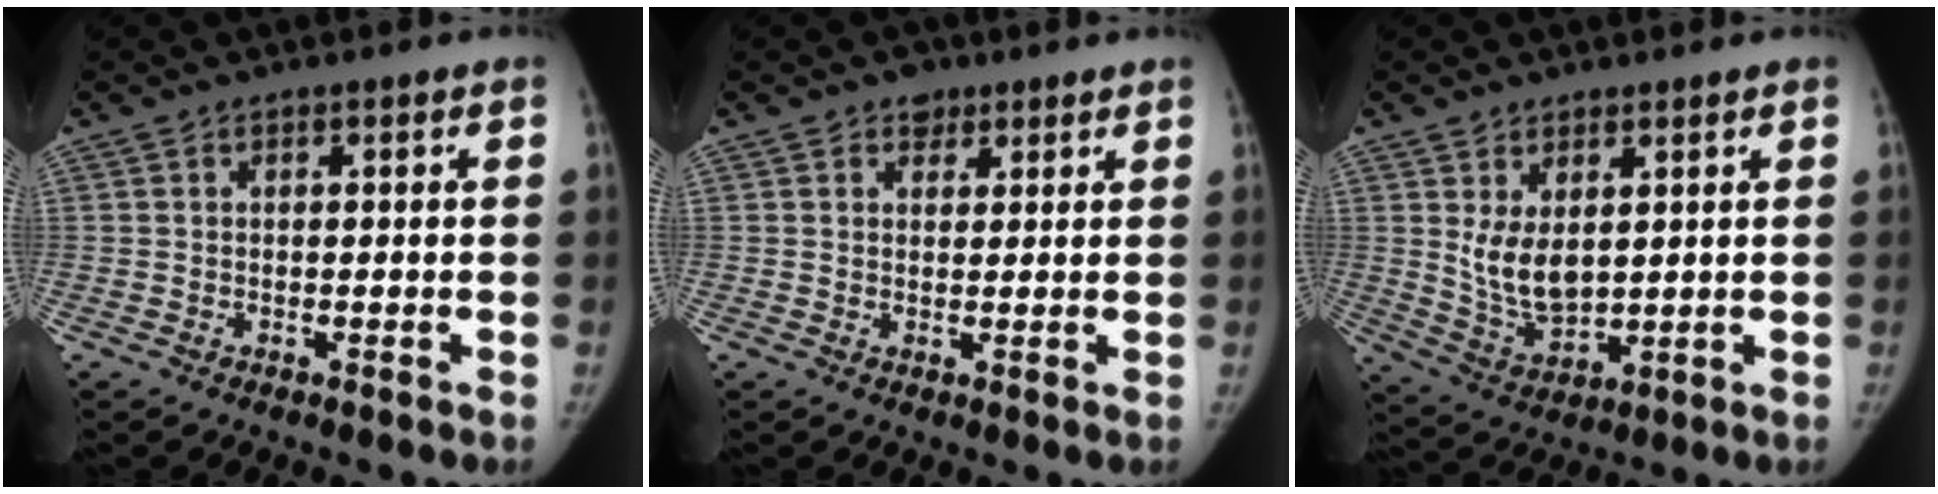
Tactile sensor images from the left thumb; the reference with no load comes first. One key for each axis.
{"total": 2.8, "fx": 1.8, "fy": 2.0, "fz": 0.8, "tx": 0.009, "ty": -0.007, "tz": 0.022}
{"total": 7.6, "fx": 2.1, "fy": 4.5, "fz": 5.8, "tx": -0.091, "ty": -0.026, "tz": 0.057}